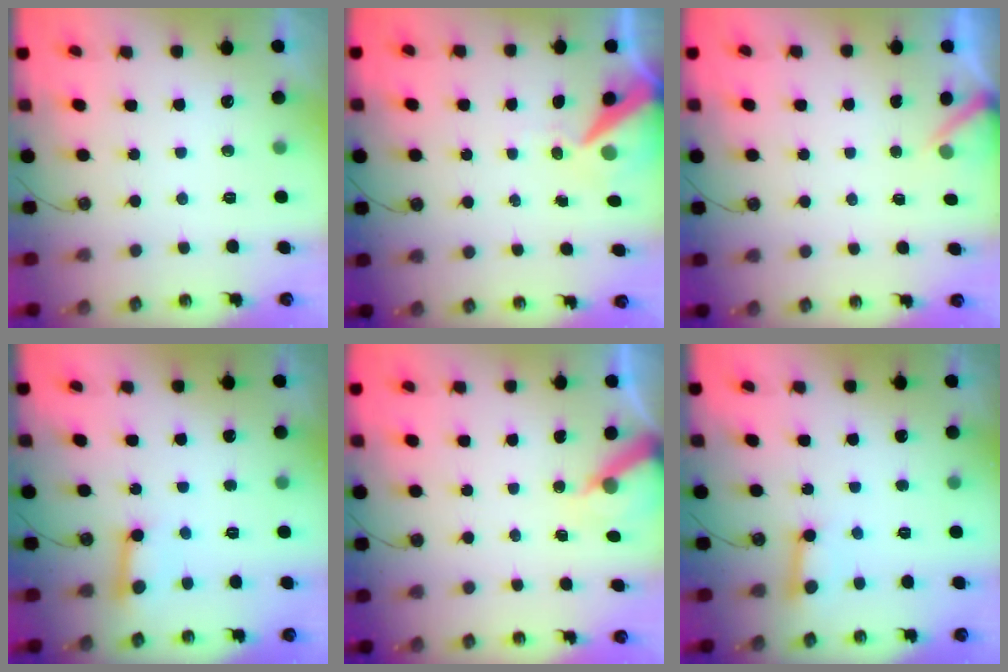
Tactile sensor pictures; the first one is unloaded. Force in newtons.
{"total": 9.0, "press": 8.9, "slide": 1.4}
{"total": 2.4, "press": 2.4, "slide": 0.3}
{"total": 6.8, "press": 6.7, "slide": 0.7}
{"total": 7.0, "press": 7.0, "slide": 0.4}
{"total": 4.5, "press": 4.4, "slide": 0.4}